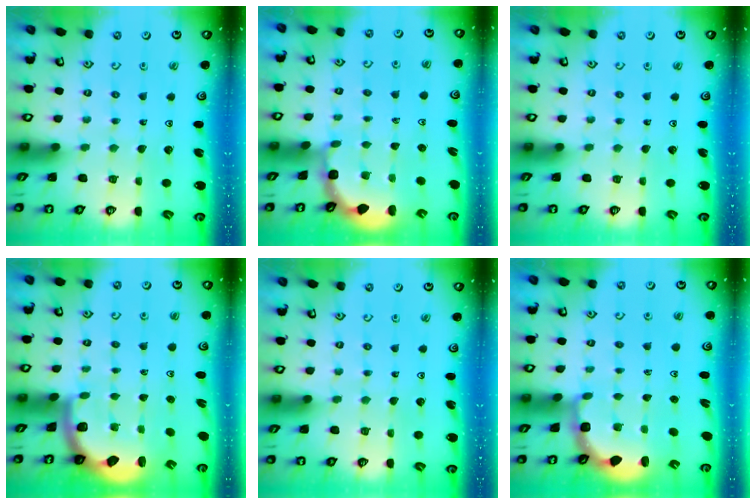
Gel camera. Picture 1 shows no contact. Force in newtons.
{"total": 2.0, "press": 2.0, "slide": 0.1}
{"total": 0.0}
{"total": 2.0, "press": 2.0, "slide": 0.5}
{"total": 0.0}
{"total": 2.8, "press": 2.4, "slide": 1.4}